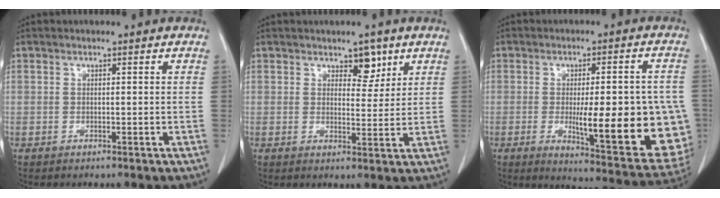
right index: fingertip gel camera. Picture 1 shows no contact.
{"total": 3.7, "force": [2.4, 1.9, 2.1], "torque": [-0.021, -0.004, 0.037]}
{"total": 19.8, "force": [-3.3, 4.3, 19.1], "torque": [-0.177, 0.000, -0.020]}